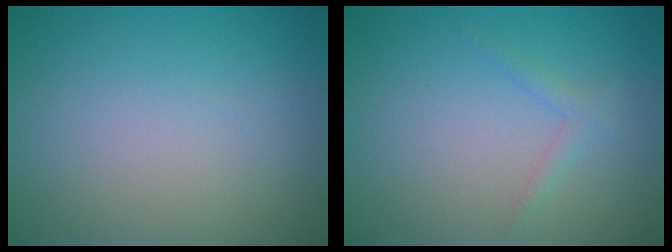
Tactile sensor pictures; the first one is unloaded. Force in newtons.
{"total": 1.1, "press": 1.1, "slide": 0.0}